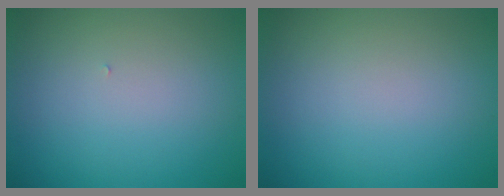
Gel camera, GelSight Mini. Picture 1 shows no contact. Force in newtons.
{"total": 0.0}